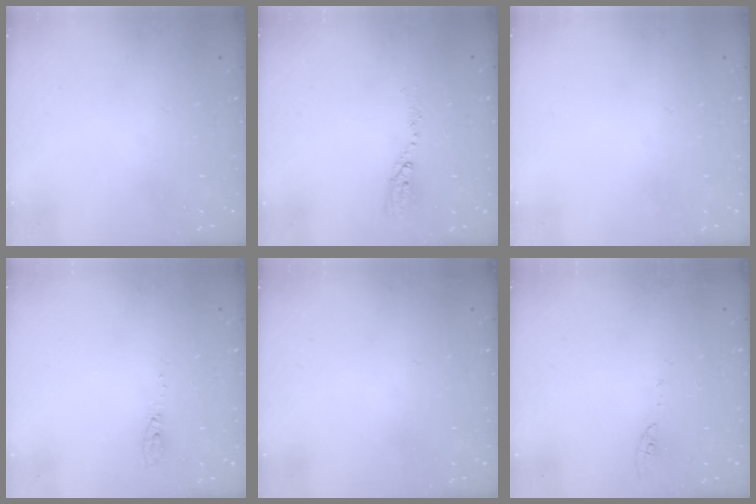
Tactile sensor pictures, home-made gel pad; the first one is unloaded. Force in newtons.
{"total": 4.8, "press": 4.7, "slide": 0.4}
{"total": 0.0}
{"total": 4.6, "press": 4.4, "slide": 1.3}
{"total": 2.8, "press": 2.2, "slide": 1.7}
{"total": 4.8, "press": 4.8, "slide": 0.6}